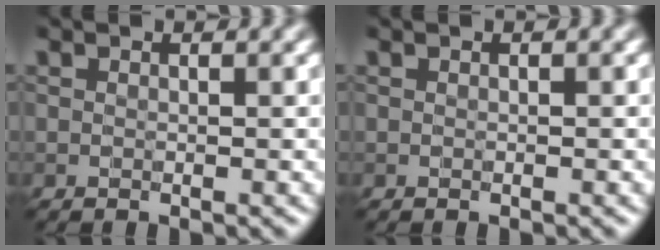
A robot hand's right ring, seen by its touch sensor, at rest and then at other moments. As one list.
[{"total": 0.0}]